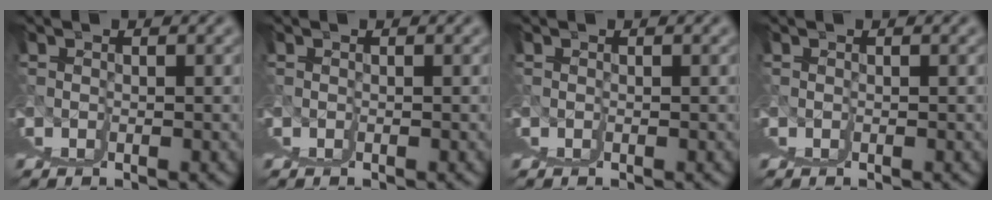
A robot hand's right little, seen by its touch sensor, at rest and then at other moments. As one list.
[{"total": 0.0}, {"total": 0.0}, {"total": 0.0}]